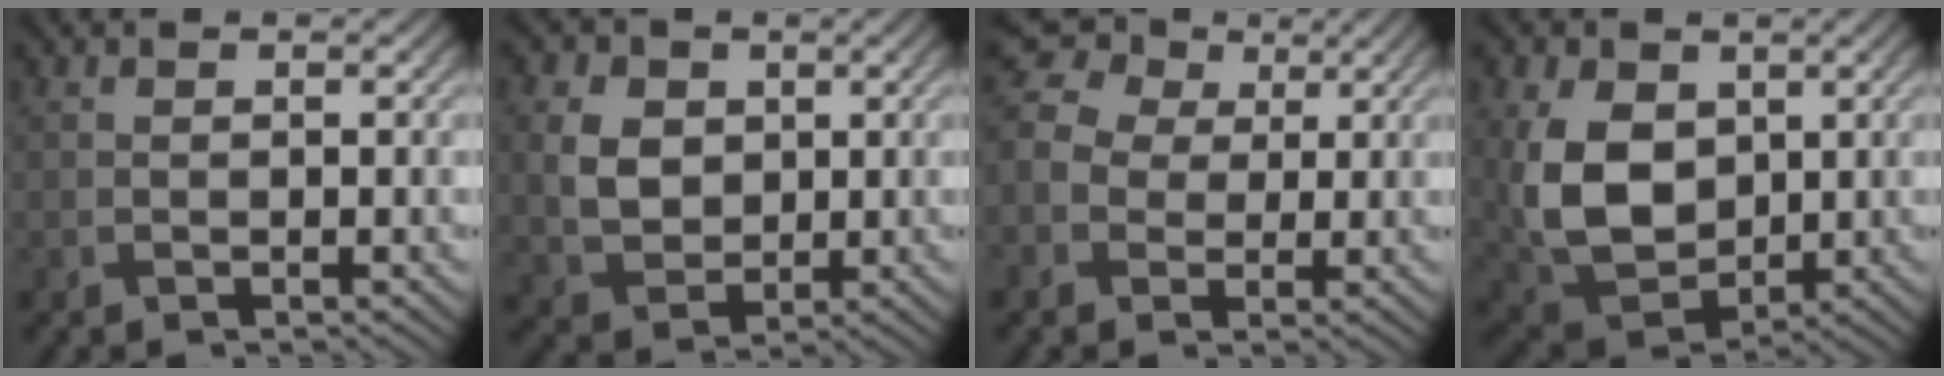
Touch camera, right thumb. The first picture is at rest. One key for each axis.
{"total": 6.0, "fx": 1.1, "fy": 4.9, "fz": 3.4, "tx": -0.091, "ty": 0.001, "tz": 0.018}
{"total": 8.0, "fx": 0.9, "fy": 6.8, "fz": 4.0, "tx": -0.123, "ty": 0.014, "tz": 0.009}
{"total": 10.4, "fx": 1.6, "fy": 7.5, "fz": 7.1, "tx": -0.181, "ty": -0.010, "tz": 0.032}